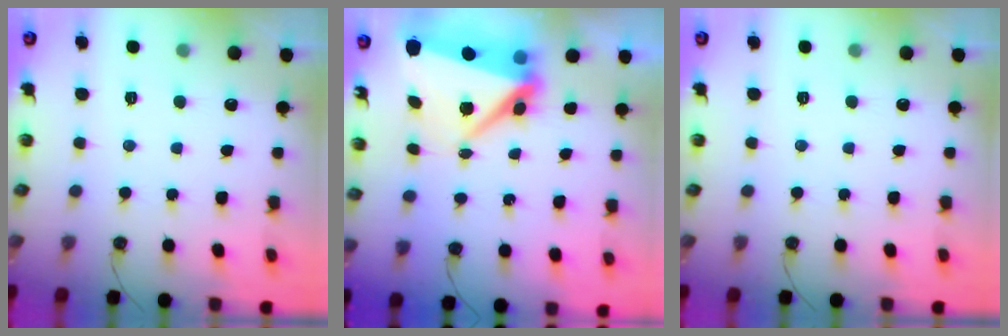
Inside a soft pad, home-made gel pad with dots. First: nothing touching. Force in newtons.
{"total": 12.6, "press": 9.1, "slide": 8.7}
{"total": 0.0}